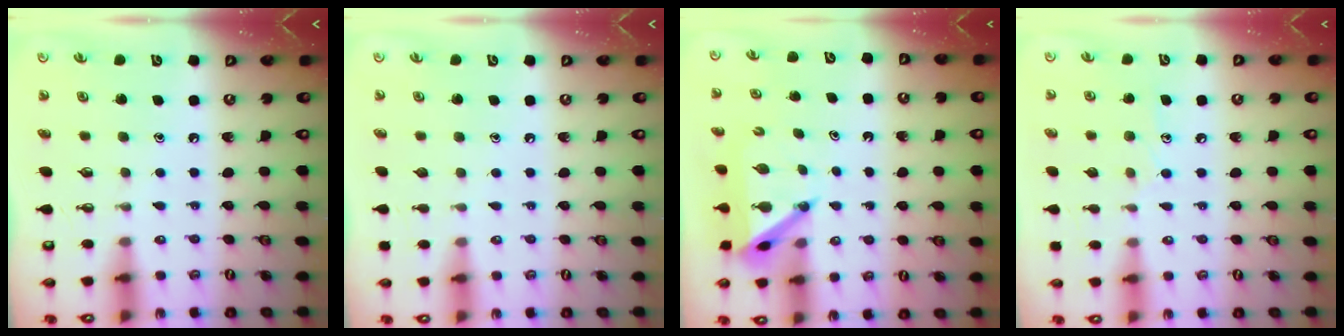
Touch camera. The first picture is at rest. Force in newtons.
{"total": 0.0}
{"total": 5.1, "press": 5.0, "slide": 0.3}
{"total": 7.6, "press": 7.6, "slide": 0.4}